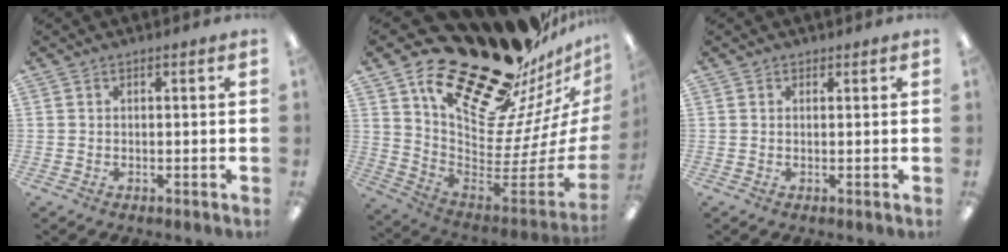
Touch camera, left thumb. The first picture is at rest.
{"total": 29.1, "force": [21.6, 12.5, 14.9], "torque": [-0.176, -0.182, 0.400]}
{"total": 0.6, "force": [0.4, 0.4, 0.0], "torque": [0.001, 0.000, 0.008]}